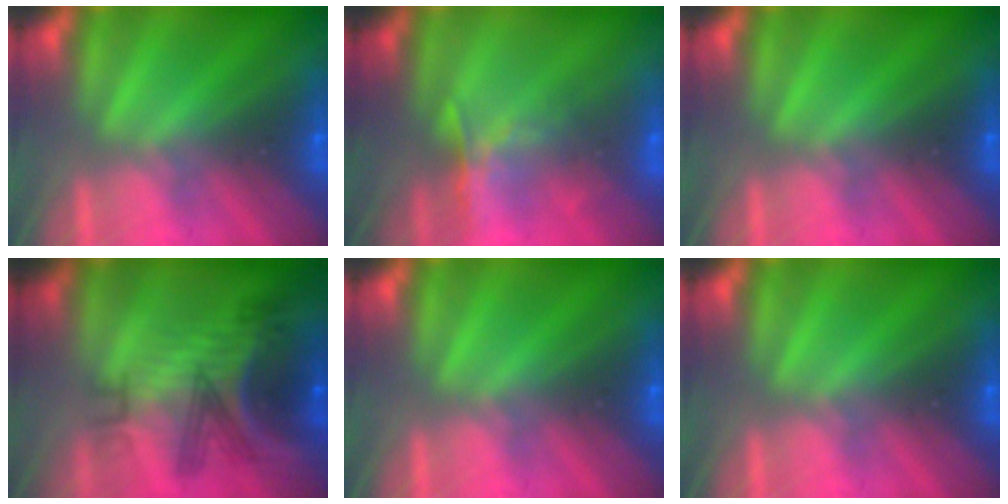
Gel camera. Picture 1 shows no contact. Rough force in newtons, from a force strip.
{"total": 2.4}
{"total": 0.0}
{"total": 6.9}
{"total": 0.0}
{"total": 0.0}